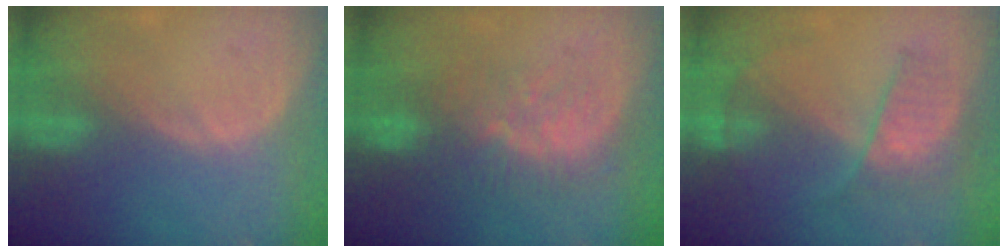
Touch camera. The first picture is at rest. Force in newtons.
{"total": 8.4, "press": 7.8, "slide": 3.0}
{"total": 5.9, "press": 5.8, "slide": 1.0}